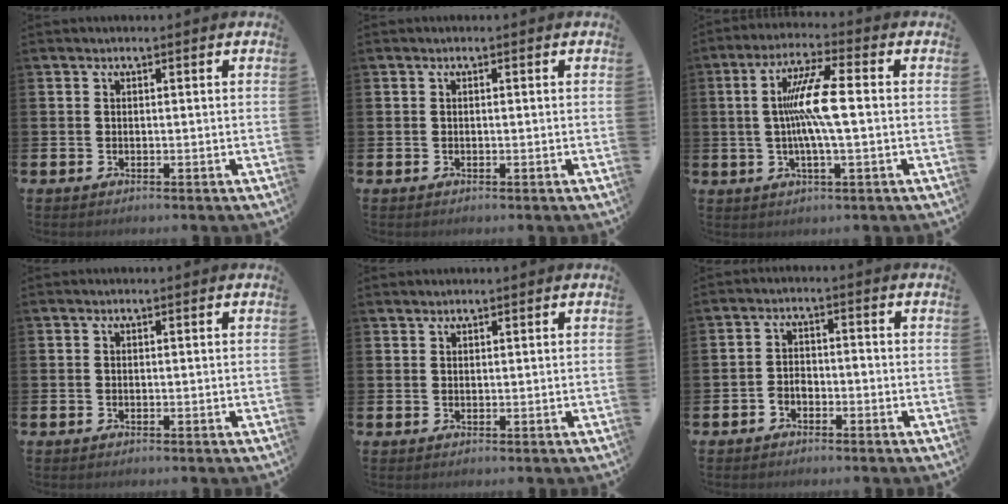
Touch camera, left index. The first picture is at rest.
{"total": 0.0}
{"total": 8.8, "force": [0.4, 1.3, 8.7], "torque": [-0.170, 0.004, -0.001]}
{"total": 0.0}
{"total": 1.2, "force": [1.2, 0.3, -0.1], "torque": [0.009, -0.001, 0.021]}
{"total": 1.9, "force": [-1.5, 1.0, 0.6], "torque": [-0.015, 0.005, -0.034]}